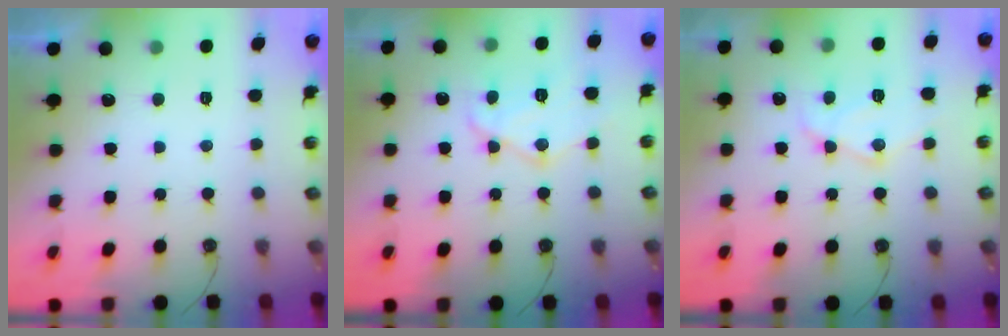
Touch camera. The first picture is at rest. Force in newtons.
{"total": 13.3, "press": 13.2, "slide": 0.9}
{"total": 12.4, "press": 12.3, "slide": 1.0}